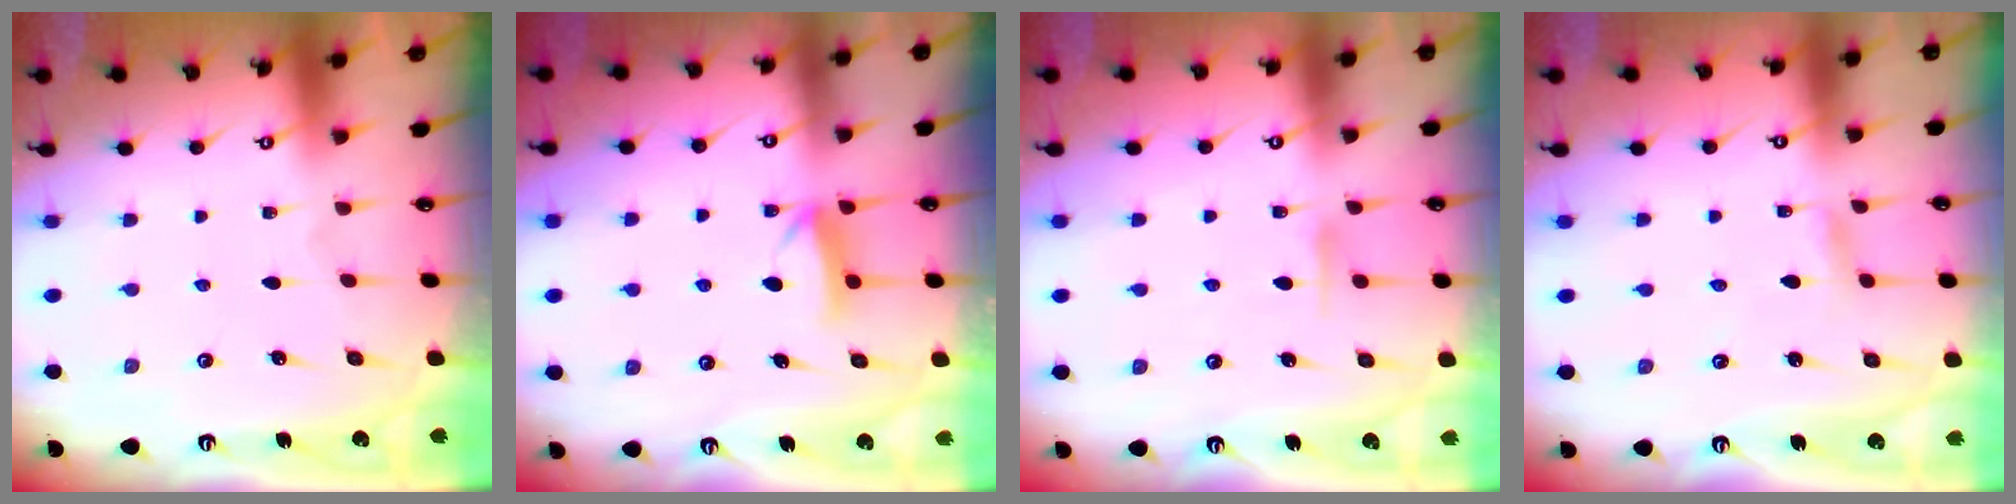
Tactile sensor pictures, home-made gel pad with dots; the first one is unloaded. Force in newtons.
{"total": 5.9, "press": 5.9, "slide": 0.8}
{"total": 5.4, "press": 5.4, "slide": 0.7}
{"total": 2.2, "press": 2.2, "slide": 0.2}